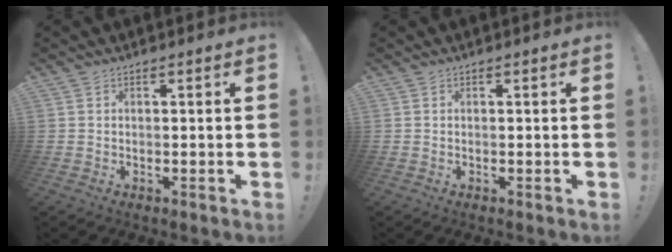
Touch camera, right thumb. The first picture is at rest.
{"total": 0.0}